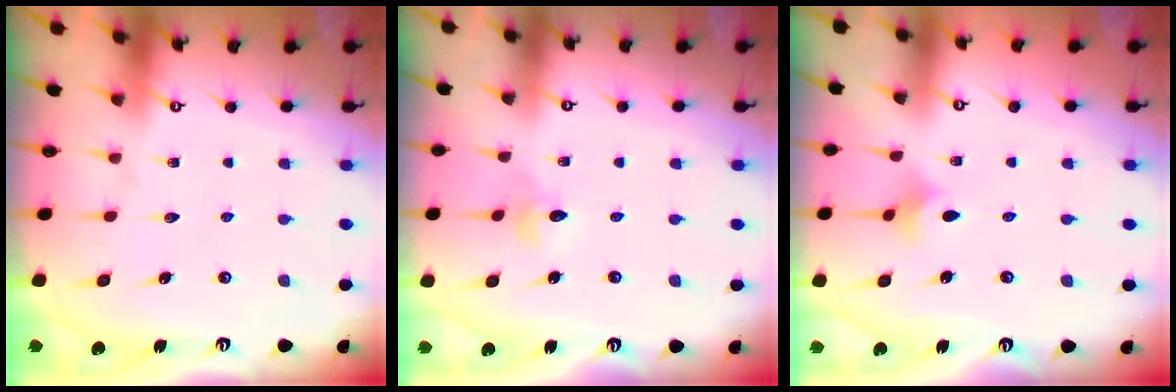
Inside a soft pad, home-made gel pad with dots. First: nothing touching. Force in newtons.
{"total": 3.6, "press": 3.5, "slide": 0.4}
{"total": 2.9, "press": 2.9, "slide": 0.5}